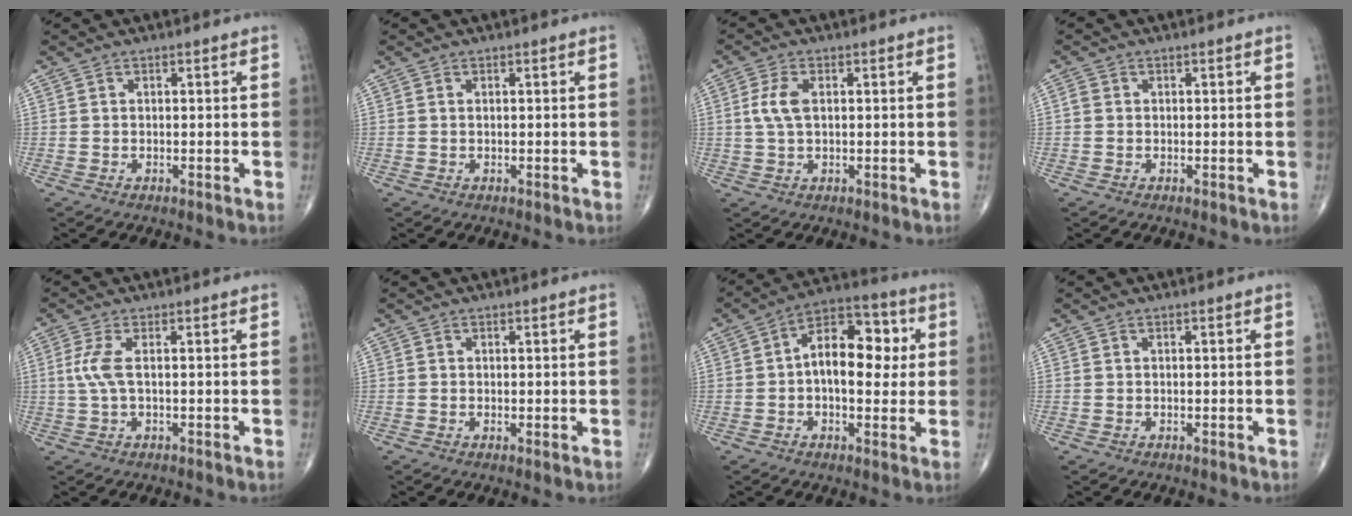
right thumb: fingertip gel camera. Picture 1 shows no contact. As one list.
[{"total": 0.0}, {"total": 4.5, "force": [0.7, 2.3, 3.8], "torque": [-0.092, 0.005, 0.013]}, {"total": 1.1, "force": [0.0, 1.0, 0.5], "torque": [-0.008, 0.001, 0.000]}, {"total": 3.7, "force": [0.3, 0.9, 3.5], "torque": [-0.106, 0.003, 0.006]}, {"total": 0.5, "force": [0.0, 0.1, 0.5], "torque": [-0.012, -0.004, -0.002]}, {"total": 13.5, "force": [1.3, 7.7, 11.1], "torque": [-0.139, 0.028, 0.011]}, {"total": 0.0}]